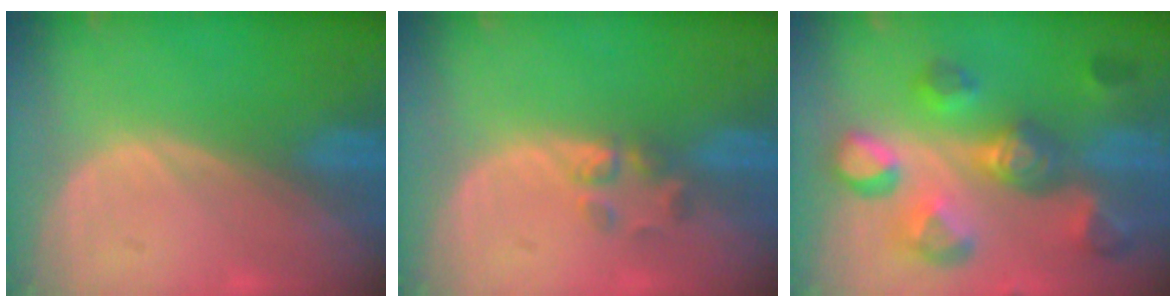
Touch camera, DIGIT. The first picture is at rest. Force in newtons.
{"total": 2.6, "press": 2.4, "slide": 0.9}
{"total": 11.1, "press": 10.1, "slide": 4.7}